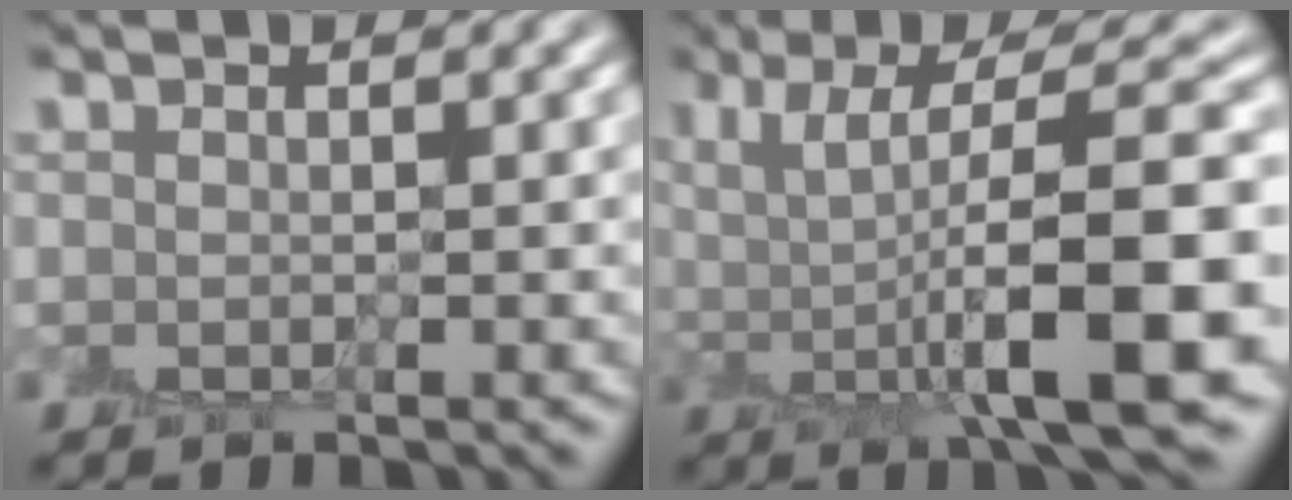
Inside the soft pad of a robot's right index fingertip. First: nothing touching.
{"total": 10.9, "force": [0.3, 2.6, 10.5], "torque": [-0.157, 0.009, 0.010]}